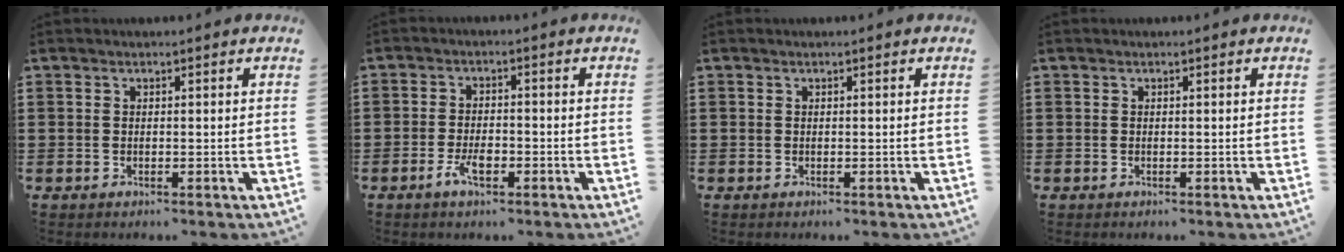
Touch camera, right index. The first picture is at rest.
{"total": 3.6, "force": [-1.7, 1.5, 2.8], "torque": [-0.062, 0.000, -0.034]}
{"total": 0.0}
{"total": 0.0}